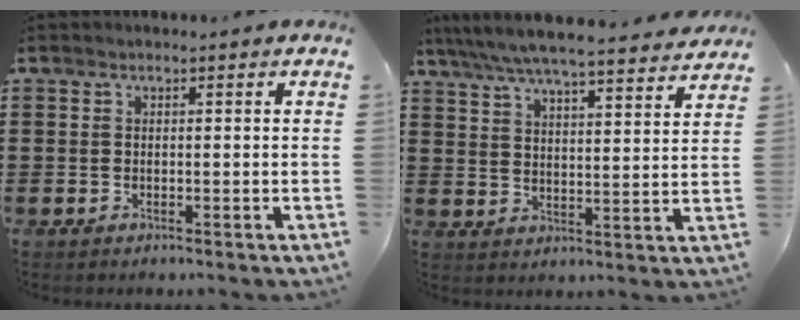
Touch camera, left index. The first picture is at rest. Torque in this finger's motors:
{"motor_torque": [0.89, -0.73, 0.79, 0.21]}